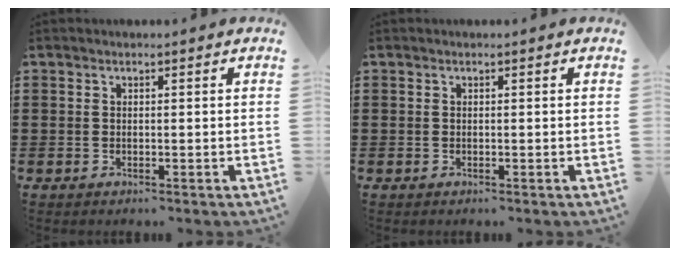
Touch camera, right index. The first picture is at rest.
{"total": 0.0}